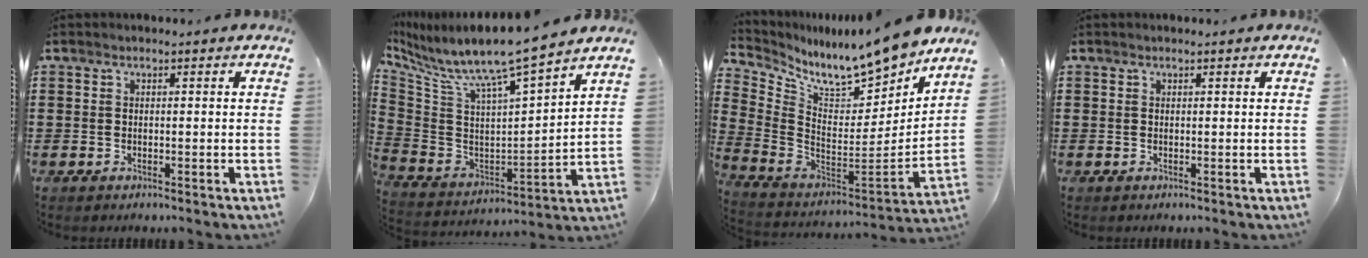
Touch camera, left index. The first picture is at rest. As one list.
[{"total": 7.7, "force": [6.8, -0.8, 3.5], "torque": [-0.102, -0.071, 0.103]}, {"total": 10.0, "force": [9.3, 0.7, 3.7], "torque": [-0.090, -0.090, 0.151]}, {"total": 0.0}]